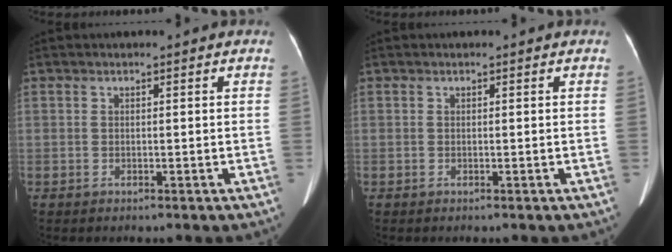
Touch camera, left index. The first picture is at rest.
{"total": 0.0}